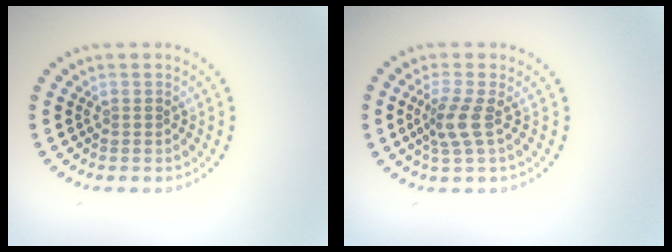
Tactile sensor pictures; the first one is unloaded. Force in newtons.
{"total": 2.4, "press": 1.9, "slide": 1.5}